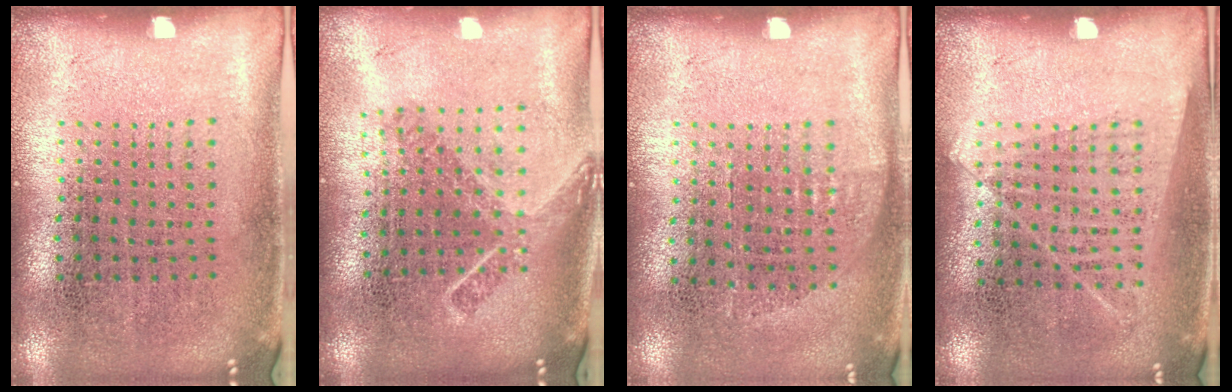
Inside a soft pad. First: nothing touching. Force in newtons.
{"total": 1.8, "press": 1.3, "slide": 1.3}
{"total": 0.7, "press": 0.6, "slide": 0.3}
{"total": 1.1, "press": 1.0, "slide": 0.6}